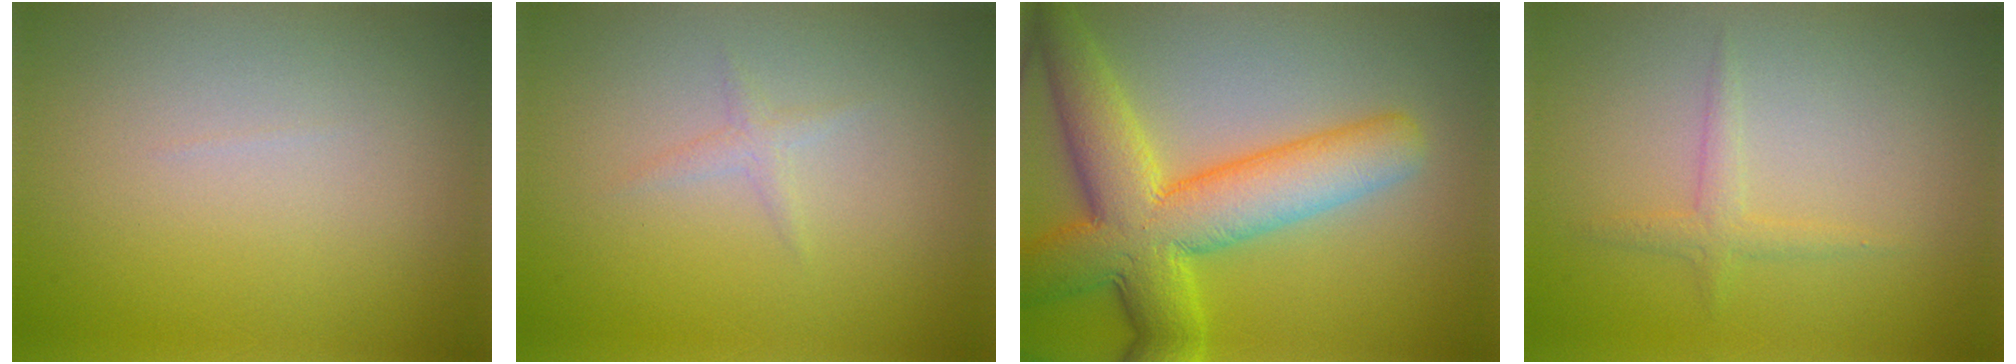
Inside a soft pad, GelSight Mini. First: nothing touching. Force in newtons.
{"total": 0.9, "press": 0.9, "slide": 0.1}
{"total": 9.5, "press": 9.5, "slide": 0.2}
{"total": 1.3, "press": 1.3, "slide": 0.0}